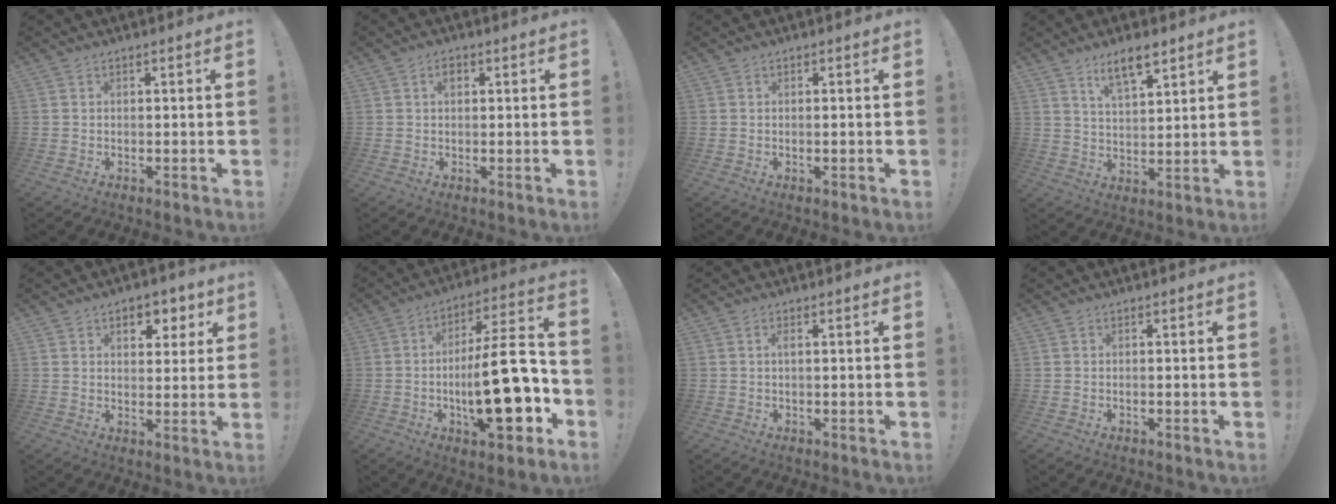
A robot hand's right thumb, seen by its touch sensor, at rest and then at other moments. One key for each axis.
{"total": 2.2, "fx": 0.8, "fy": 1.4, "fz": 1.5, "tx": -0.021, "ty": 0.003, "tz": 0.010}
{"total": 0.6, "fx": -0.3, "fy": -0.2, "fz": 0.4, "tx": -0.009, "ty": 0.000, "tz": -0.006}
{"total": 8.5, "fx": 5.9, "fy": 2.9, "fz": 5.4, "tx": -0.083, "ty": -0.027, "tz": 0.103}
{"total": 6.9, "fx": 3.4, "fy": 4.8, "fz": 3.7, "tx": -0.039, "ty": -0.014, "tz": 0.057}
{"total": 23.1, "fx": -5.0, "fy": 7.3, "fz": 21.4, "tx": -0.339, "ty": 0.021, "tz": -0.081}
{"total": 1.0, "fx": 0.0, "fy": 0.1, "fz": 1.0, "tx": -0.027, "ty": 0.006, "tz": 0.000}
{"total": 0.0}